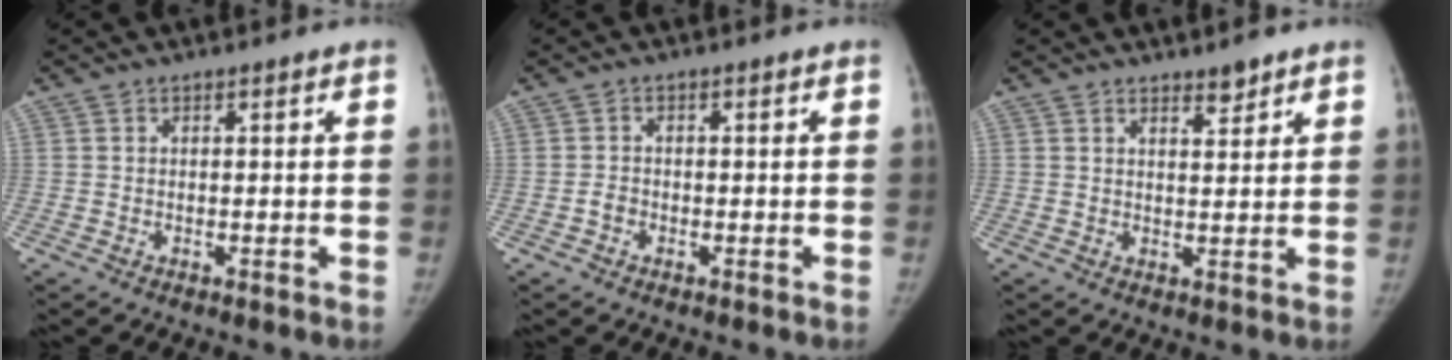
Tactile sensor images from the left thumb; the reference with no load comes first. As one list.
[{"total": 1.7, "force": [-0.8, 1.4, 0.7], "torque": [-0.007, 0.009, -0.016]}, {"total": 2.6, "force": [2.2, 0.8, 1.3], "torque": [-0.007, -0.019, 0.036]}]